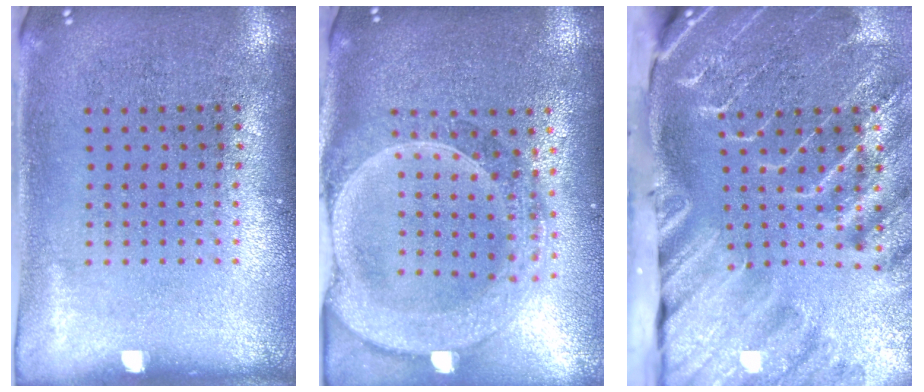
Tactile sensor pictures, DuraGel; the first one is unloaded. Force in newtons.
{"total": 2.7, "press": 2.4, "slide": 1.2}
{"total": 4.7, "press": 3.5, "slide": 3.2}